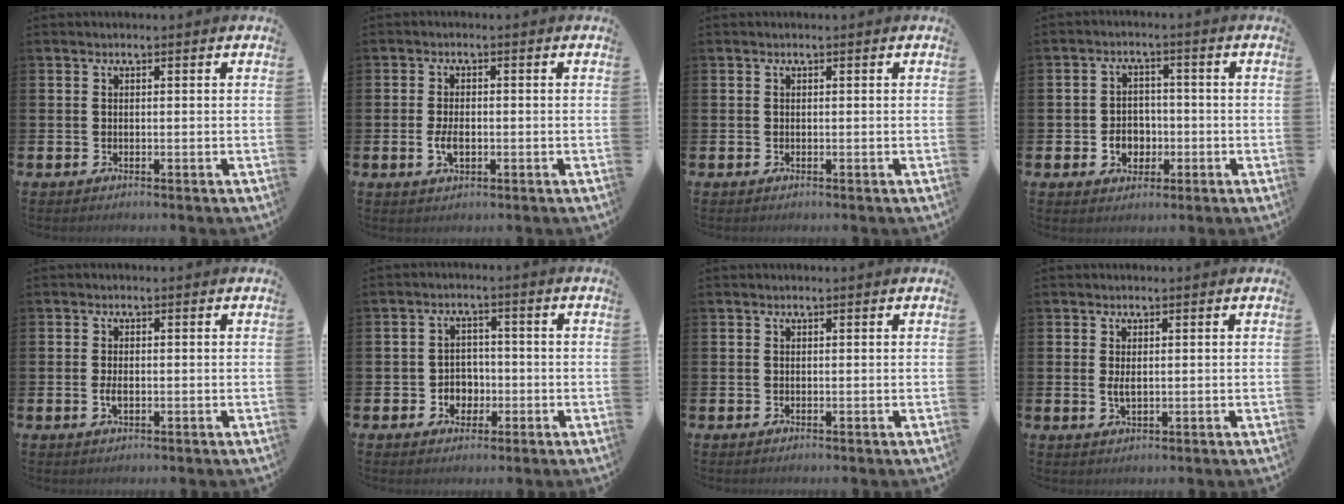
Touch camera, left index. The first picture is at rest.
{"total": 3.0, "force": [-0.5, 1.6, 2.4], "torque": [-0.039, -0.001, -0.011]}
{"total": 0.0}
{"total": 4.0, "force": [-1.1, 3.4, 1.8], "torque": [-0.018, -0.002, -0.030]}
{"total": 1.7, "force": [-0.3, 0.8, 1.5], "torque": [-0.020, -0.002, -0.008]}
{"total": 3.1, "force": [-0.9, 2.9, 0.9], "torque": [-0.011, -0.004, -0.027]}
{"total": 0.0}
{"total": 1.8, "force": [0.3, 0.7, 1.7], "torque": [-0.025, -0.001, 0.003]}